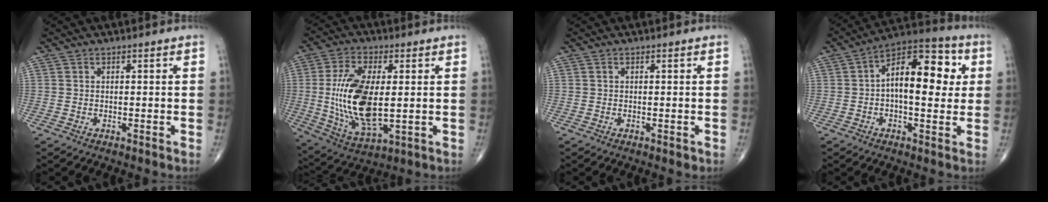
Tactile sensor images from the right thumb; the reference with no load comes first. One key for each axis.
{"total": 17.2, "fx": 0.2, "fy": 7.9, "fz": 15.3, "tx": -0.303, "ty": -0.016, "tz": 0.014}
{"total": 0.8, "fx": -0.1, "fy": 0.5, "fz": 0.6, "tx": -0.006, "ty": -0.001, "tz": 0.000}
{"total": 15.1, "fx": 1.8, "fy": 7.6, "fz": 13.0, "tx": -0.172, "ty": 0.029, "tz": 0.018}